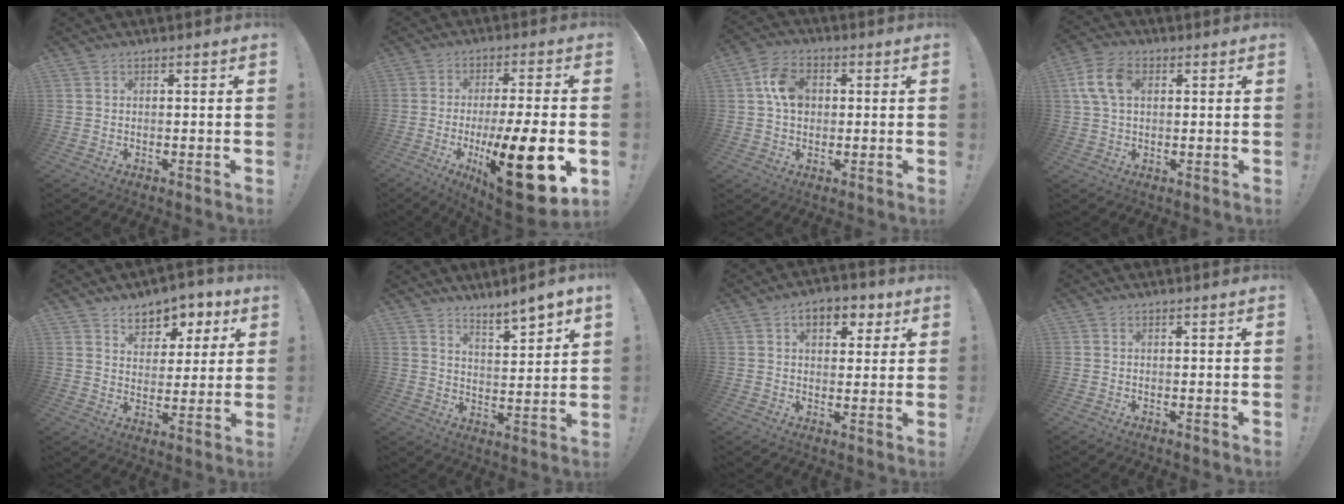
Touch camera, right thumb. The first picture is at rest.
{"total": 21.1, "force": [-6.5, 4.5, 19.6], "torque": [-0.297, 0.021, -0.091]}
{"total": 9.1, "force": [1.3, 6.6, 6.1], "torque": [-0.115, 0.014, 0.026]}
{"total": 9.5, "force": [2.1, 6.1, 6.9], "torque": [-0.136, 0.012, 0.044]}
{"total": 7.3, "force": [4.5, 5.3, 2.1], "torque": [-0.022, -0.035, 0.085]}
{"total": 6.8, "force": [6.2, 0.5, 2.8], "torque": [-0.044, -0.051, 0.107]}
{"total": 8.1, "force": [3.7, 5.0, 5.1], "torque": [-0.064, -0.006, 0.063]}
{"total": 0.0}